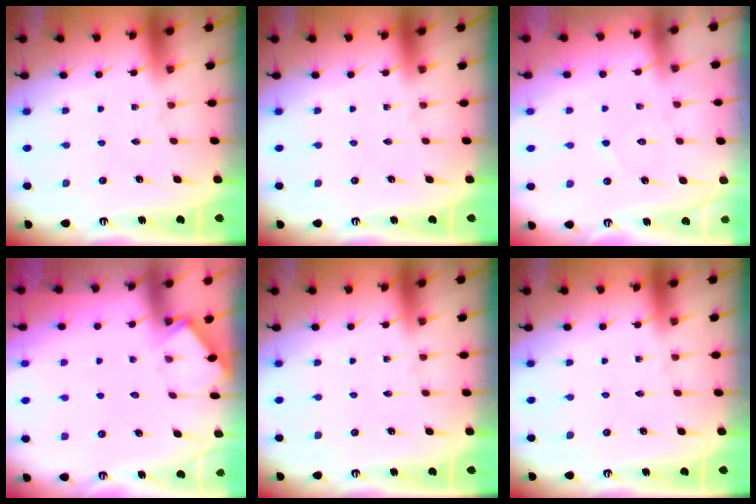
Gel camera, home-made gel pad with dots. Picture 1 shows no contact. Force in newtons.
{"total": 0.0}
{"total": 4.7, "press": 4.7, "slide": 0.5}
{"total": 3.3, "press": 3.3, "slide": 0.5}
{"total": 0.0}
{"total": 0.0}